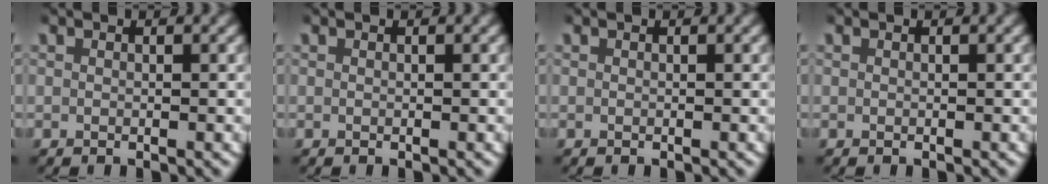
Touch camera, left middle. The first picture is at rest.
{"total": 0.0}
{"total": 0.0}
{"total": 0.0}